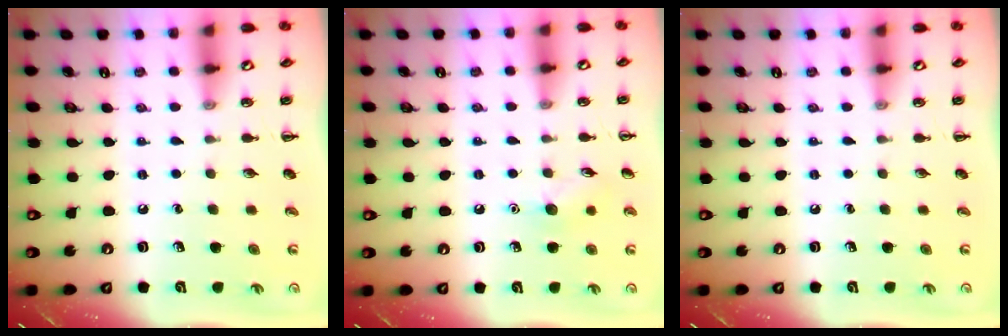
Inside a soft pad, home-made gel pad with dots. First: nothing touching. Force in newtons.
{"total": 6.6, "press": 6.4, "slide": 1.5}
{"total": 0.0}